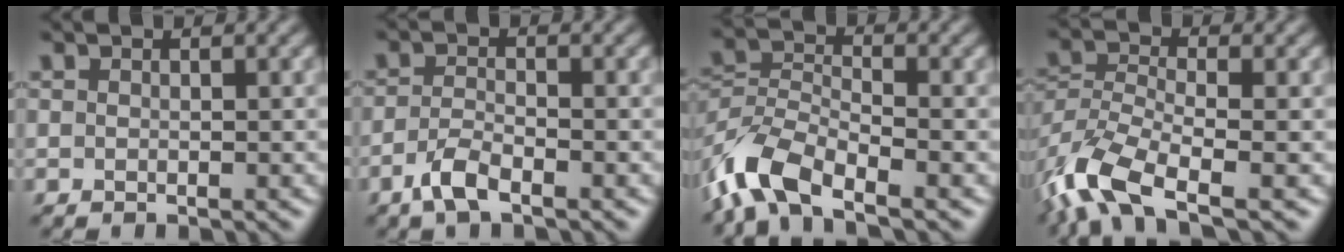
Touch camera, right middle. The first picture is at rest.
{"total": 2.8, "force": [-2.0, 0.8, 1.8], "torque": [-0.046, 0.001, -0.045]}
{"total": 7.6, "force": [-5.2, 3.3, 4.4], "torque": [-0.093, 0.003, -0.114]}
{"total": 8.4, "force": [-5.4, 3.3, 5.6], "torque": [-0.127, -0.006, -0.113]}